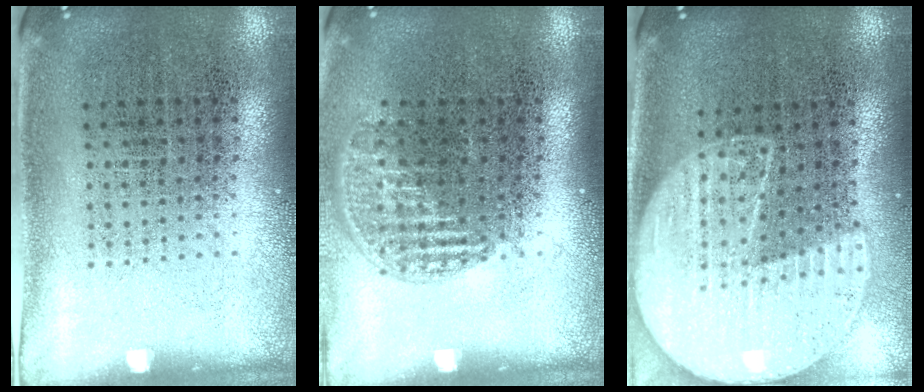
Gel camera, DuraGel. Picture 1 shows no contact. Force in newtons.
{"total": 1.2, "press": 1.0, "slide": 0.6}
{"total": 2.2, "press": 1.9, "slide": 1.0}